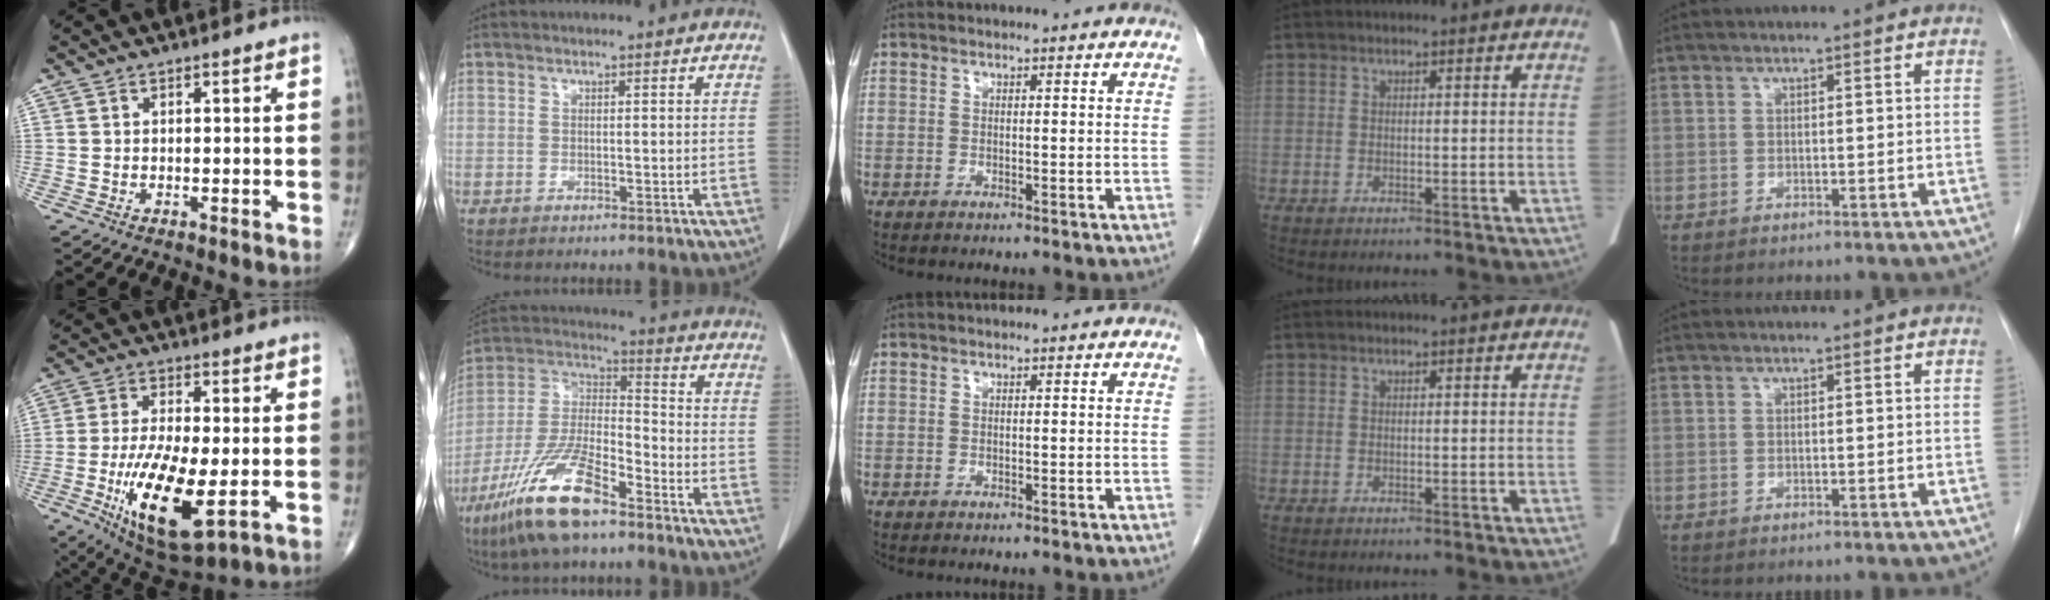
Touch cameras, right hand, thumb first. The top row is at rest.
{"thumb": {"total": 16.6, "force": [-4.3, 5.6, 15.0], "torque": [-0.284, -0.017, -0.062]}, "index": {"total": 15.6, "force": [-10.0, 3.8, 11.3], "torque": [-0.238, -0.013, -0.190]}}